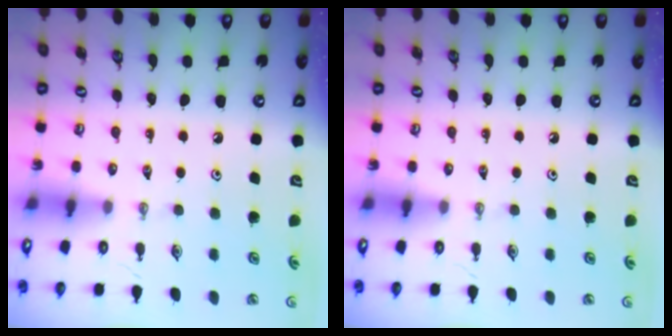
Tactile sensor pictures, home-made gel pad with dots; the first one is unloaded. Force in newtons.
{"total": 0.0}